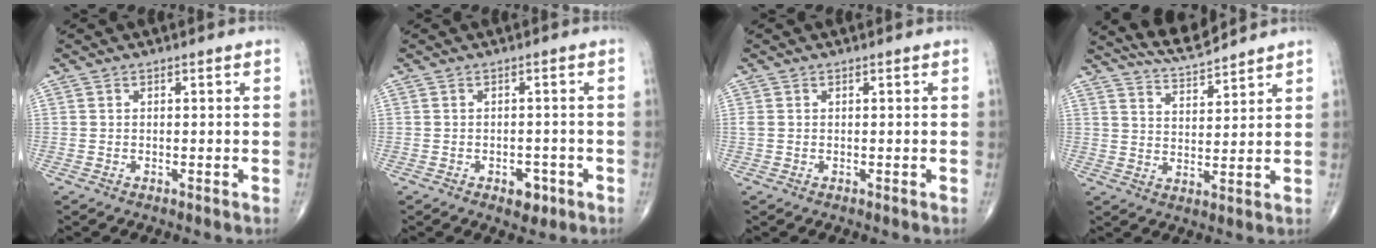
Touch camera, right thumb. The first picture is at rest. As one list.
[{"total": 3.2, "force": [-1.5, 2.0, 2.0], "torque": [-0.009, 0.006, -0.015]}, {"total": 0.7, "force": [0.1, 0.5, 0.4], "torque": [-0.012, 0.004, 0.004]}, {"total": 7.4, "force": [7.2, 0.4, 1.6], "torque": [-0.027, -0.037, 0.135]}]